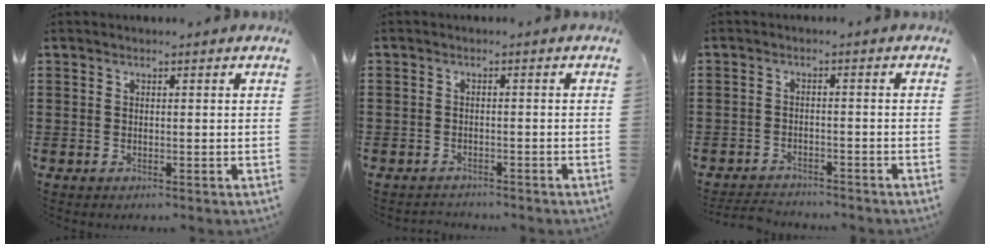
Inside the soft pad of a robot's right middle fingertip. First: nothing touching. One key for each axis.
{"total": 1.5, "fx": -1.4, "fy": 0.5, "fz": -0.3, "tx": 0.001, "ty": 0.003, "tz": -0.032}
{"total": 2.9, "fx": -2.9, "fy": 0.5, "fz": -0.1, "tx": -0.005, "ty": -0.001, "tz": -0.063}